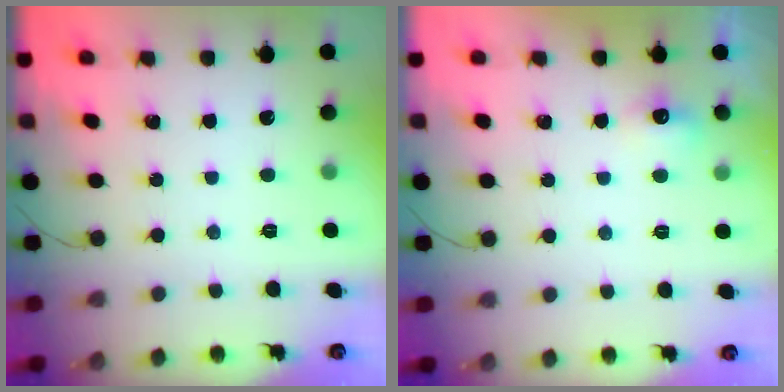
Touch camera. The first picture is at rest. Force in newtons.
{"total": 5.4, "press": 5.0, "slide": 2.2}